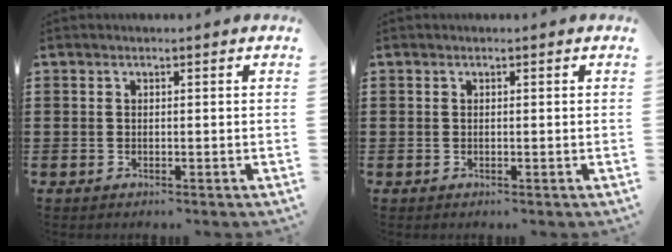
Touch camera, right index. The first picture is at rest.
{"total": 0.0}